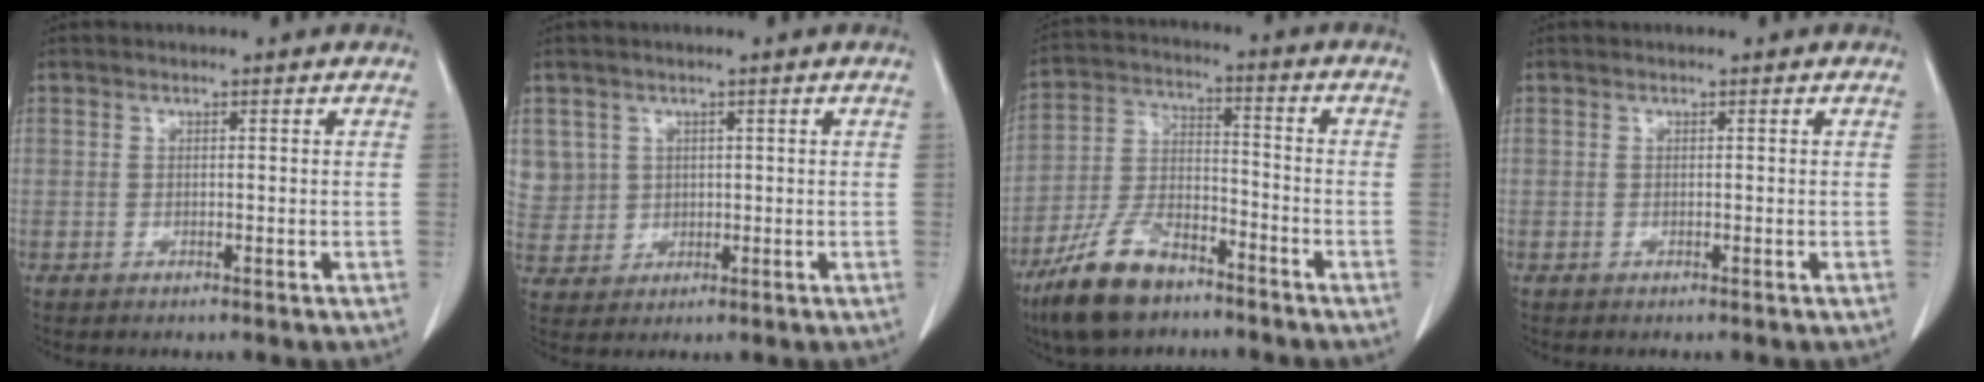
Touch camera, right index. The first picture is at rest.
{"total": 6.6, "force": [2.2, 6.2, 0.3], "torque": [-0.016, 0.016, 0.062]}
{"total": 12.1, "force": [-8.6, 4.7, 7.1], "torque": [-0.150, -0.006, -0.164]}
{"total": 0.0}